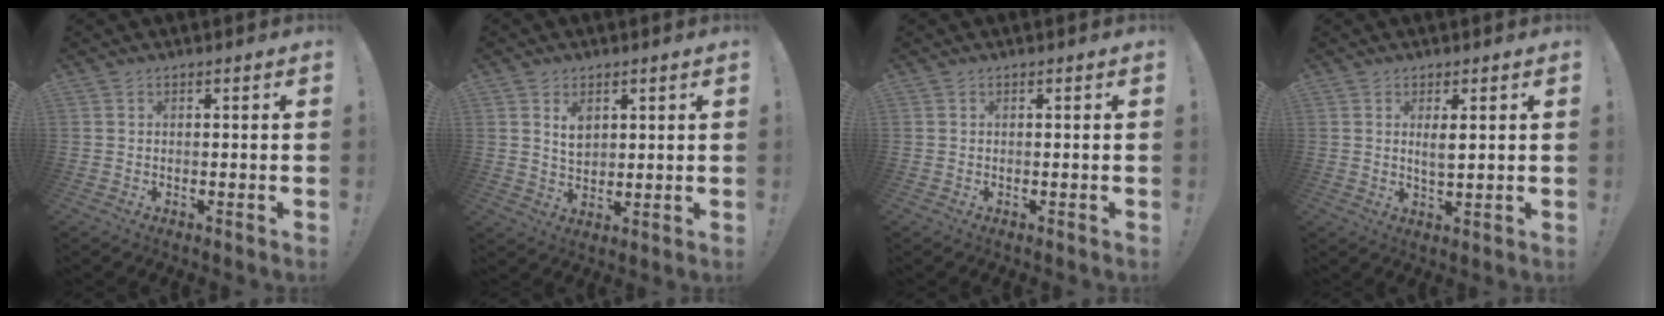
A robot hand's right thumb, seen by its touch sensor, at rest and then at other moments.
{"total": 5.2, "force": [2.4, 3.7, 2.8], "torque": [-0.041, -0.007, 0.043]}
{"total": 0.0}
{"total": 3.5, "force": [1.2, 1.0, 3.1], "torque": [-0.046, -0.012, 0.017]}